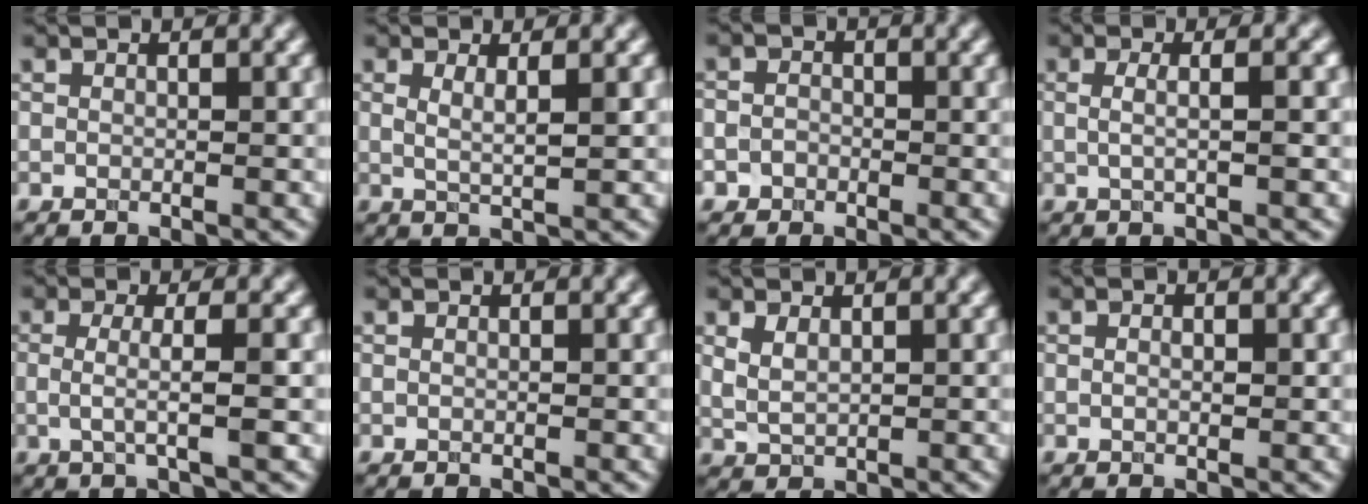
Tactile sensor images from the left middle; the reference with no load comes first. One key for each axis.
{"total": 2.1, "fx": 0.7, "fy": 0.6, "fz": 1.9, "tx": -0.027, "ty": -0.006, "tz": 0.011}
{"total": 1.7, "fx": -0.5, "fy": 1.5, "fz": 0.5, "tx": 0.017, "ty": 0.003, "tz": -0.016}
{"total": 3.3, "fx": 0.6, "fy": 1.3, "fz": 3.0, "tx": -0.035, "ty": 0.002, "tz": -0.009}
{"total": 3.2, "fx": -0.2, "fy": 0.7, "fz": 3.1, "tx": -0.055, "ty": -0.009, "tz": -0.005}
{"total": 0.0}
{"total": 1.9, "fx": 0.8, "fy": 1.1, "fz": 1.3, "tx": -0.031, "ty": -0.003, "tz": 0.022}
{"total": 1.1, "fx": 0.1, "fy": 0.6, "fz": 1.0, "tx": -0.014, "ty": -0.003, "tz": 0.002}